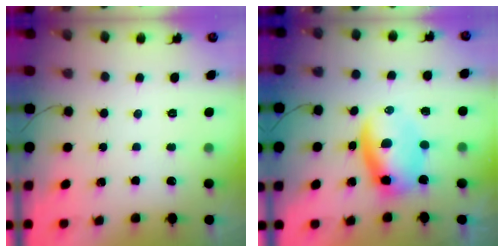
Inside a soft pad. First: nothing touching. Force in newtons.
{"total": 6.9, "press": 6.6, "slide": 2.0}